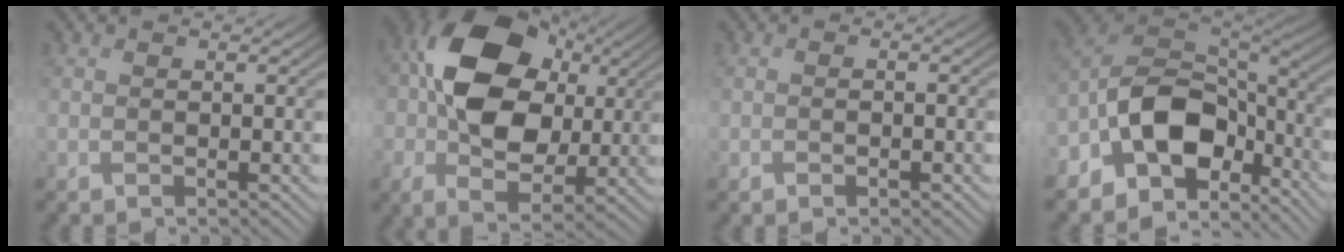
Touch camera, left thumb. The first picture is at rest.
{"total": 16.1, "force": [2.2, 11.4, 11.1], "torque": [-0.203, 0.016, 0.029]}
{"total": 1.2, "force": [-0.6, 0.4, 1.0], "torque": [-0.016, 0.000, -0.010]}
{"total": 13.8, "force": [-6.0, 8.8, 8.8], "torque": [-0.181, -0.006, -0.138]}